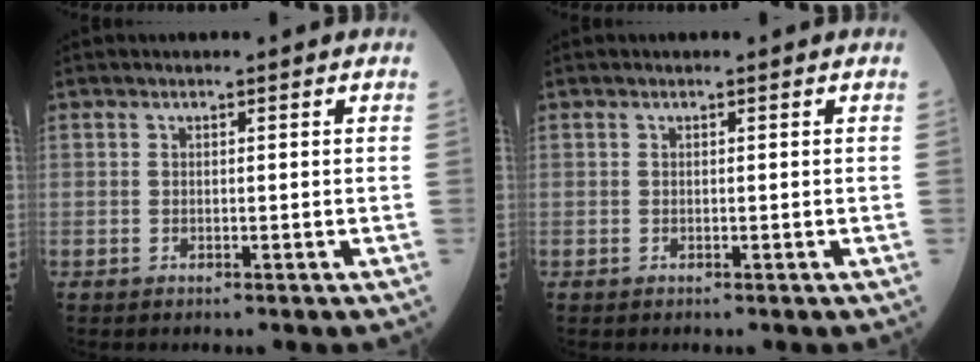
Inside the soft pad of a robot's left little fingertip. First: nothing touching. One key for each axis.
{"total": 0.0}